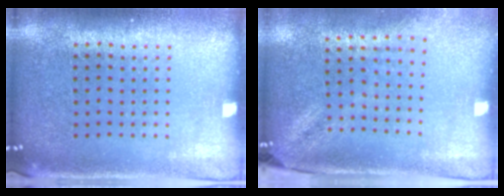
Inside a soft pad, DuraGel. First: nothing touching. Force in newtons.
{"total": 1.9, "press": 1.5, "slide": 1.2}